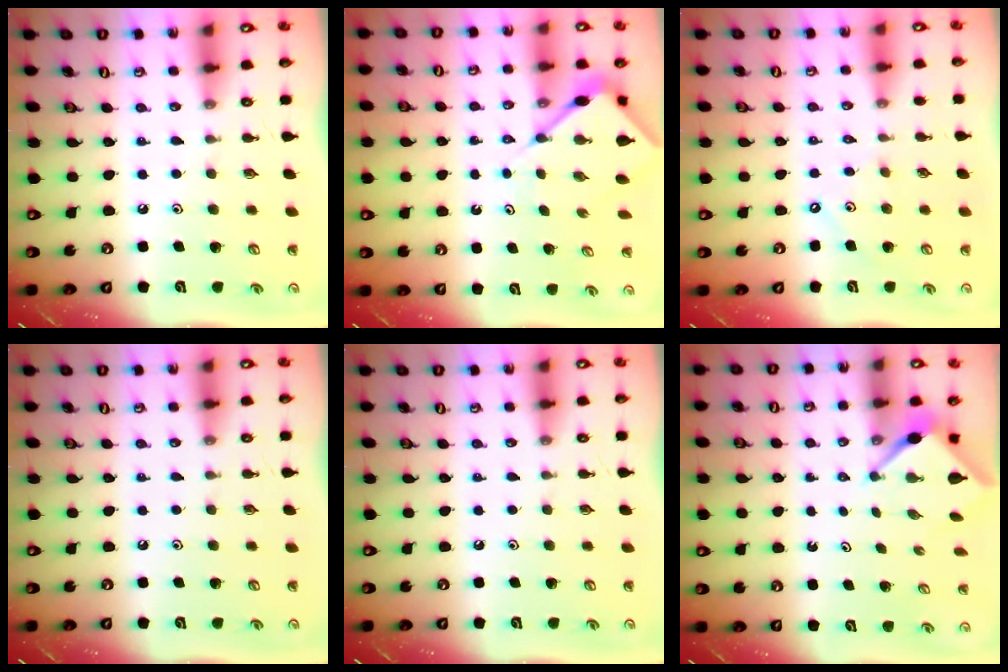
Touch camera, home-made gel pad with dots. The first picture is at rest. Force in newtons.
{"total": 6.7, "press": 6.6, "slide": 0.8}
{"total": 4.1, "press": 4.1, "slide": 0.3}
{"total": 0.0}
{"total": 0.0}
{"total": 2.9, "press": 2.9, "slide": 0.3}